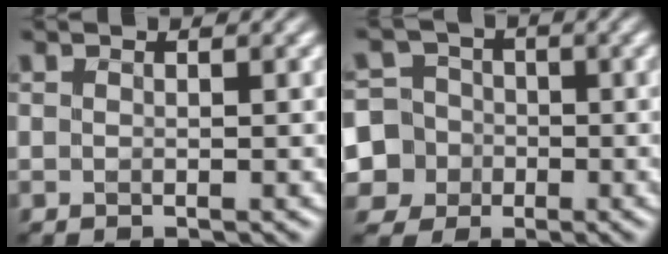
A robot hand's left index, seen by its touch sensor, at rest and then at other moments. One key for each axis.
{"total": 8.8, "fx": -2.4, "fy": 8.3, "fz": 1.6, "tx": -0.054, "ty": -0.002, "tz": -0.069}